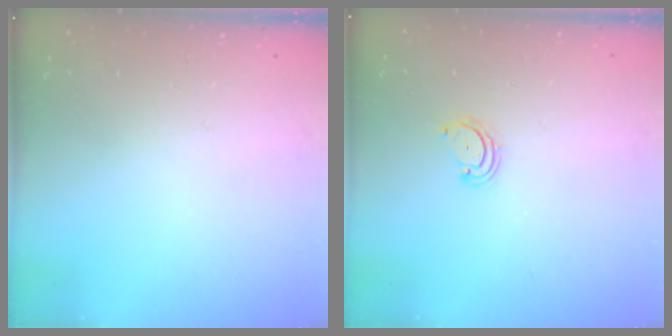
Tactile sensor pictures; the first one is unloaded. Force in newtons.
{"total": 2.8, "press": 2.8, "slide": 0.3}